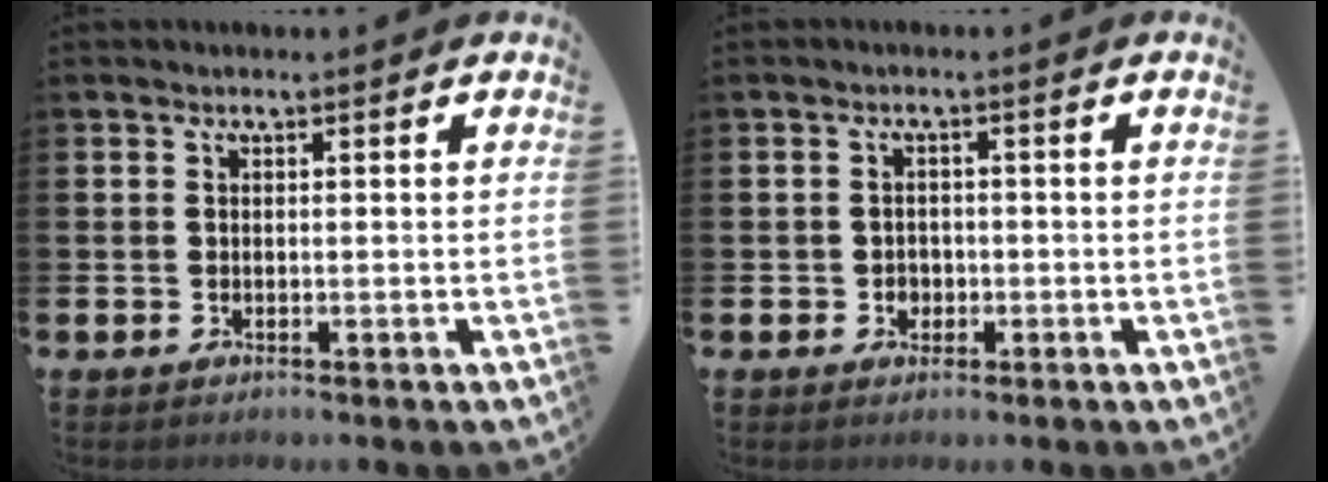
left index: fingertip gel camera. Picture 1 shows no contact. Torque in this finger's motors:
{"motor_torque": [0.02, 0.02, -0.01, 0.00]}